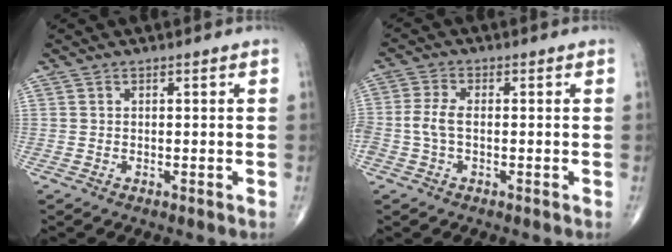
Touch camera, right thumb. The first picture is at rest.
{"total": 4.0, "force": [-0.7, 2.2, 3.3], "torque": [-0.084, 0.012, -0.017]}